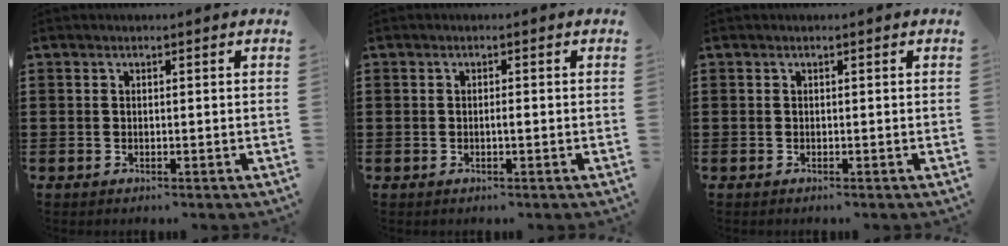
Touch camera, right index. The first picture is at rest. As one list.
[{"total": 0.8, "force": [-0.3, 0.1, 0.7], "torque": [-0.014, -0.003, -0.005]}, {"total": 0.0}]